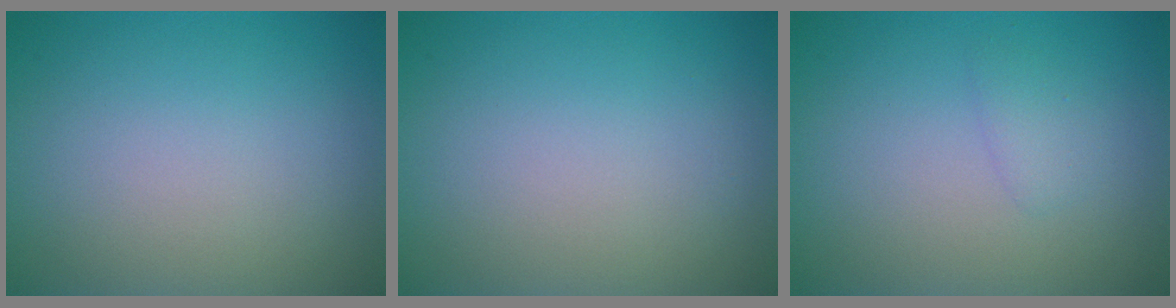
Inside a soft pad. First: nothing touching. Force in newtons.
{"total": 0.0}
{"total": 1.0, "press": 1.0, "slide": 0.1}